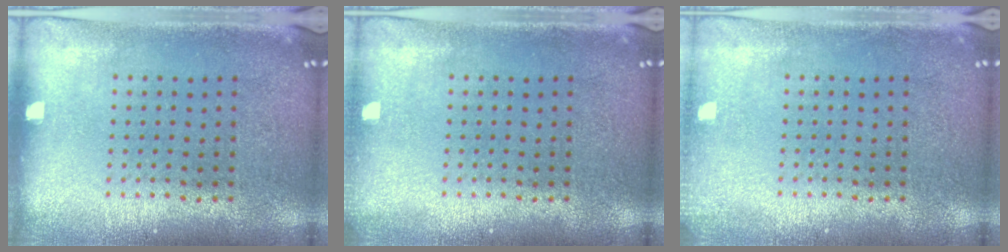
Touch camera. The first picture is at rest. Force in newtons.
{"total": 0.6, "press": 0.5, "slide": 0.2}
{"total": 1.0, "press": 1.0, "slide": 0.3}